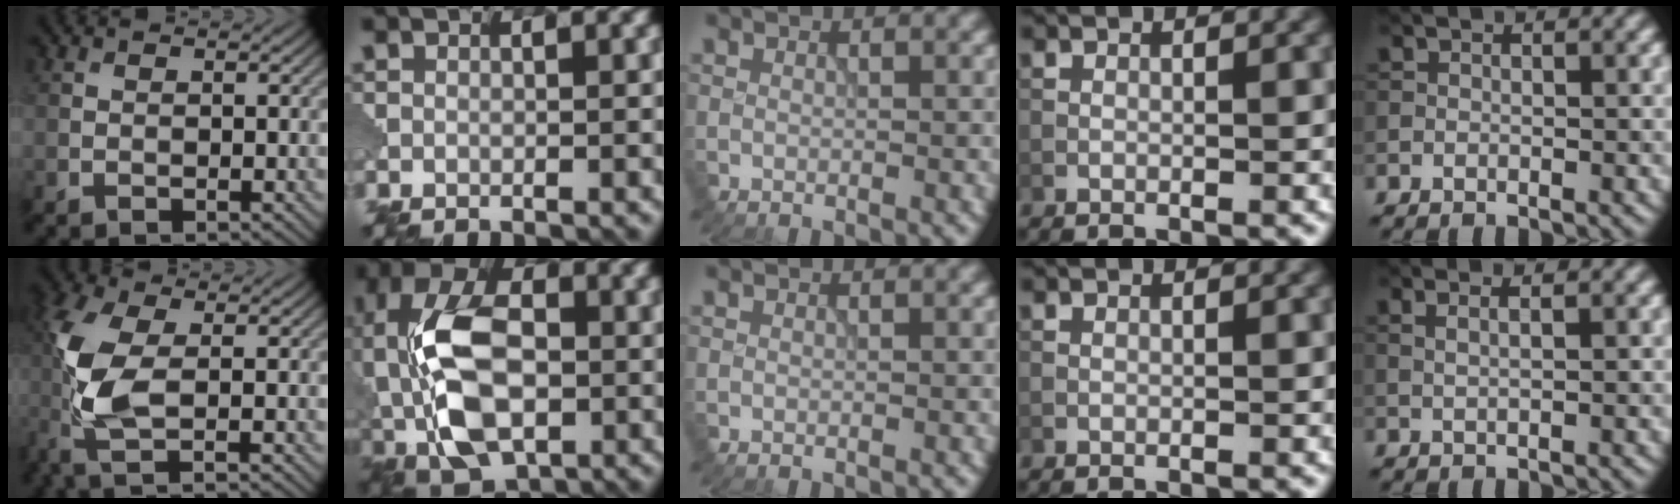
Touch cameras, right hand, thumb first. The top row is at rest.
{"thumb": {"total": 8.6, "force": [-1.2, 3.3, 7.8], "torque": [-0.202, -0.002, -0.035]}, "index": {"total": 13.4, "force": [-2.1, 8.0, 10.5], "torque": [-0.221, 0.006, -0.054]}, "little": {"total": 2.0, "force": [1.1, 0.8, 1.5], "torque": [-0.011, 0.004, -0.005]}}